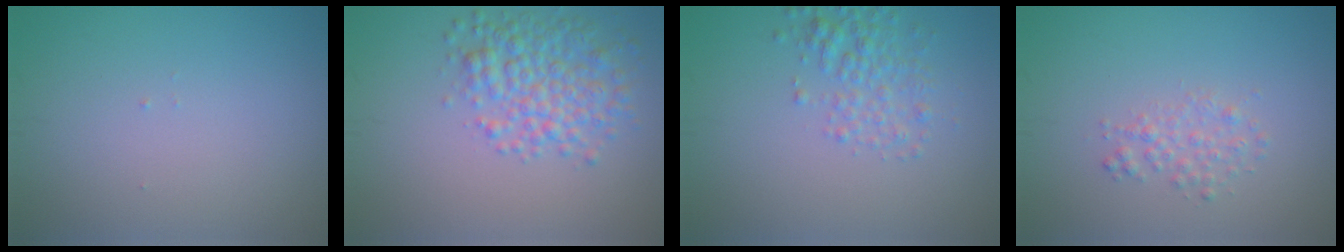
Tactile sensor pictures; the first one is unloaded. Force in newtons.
{"total": 4.5, "press": 4.4, "slide": 0.1}
{"total": 2.9, "press": 2.9, "slide": 0.0}
{"total": 1.6, "press": 1.6, "slide": 0.1}